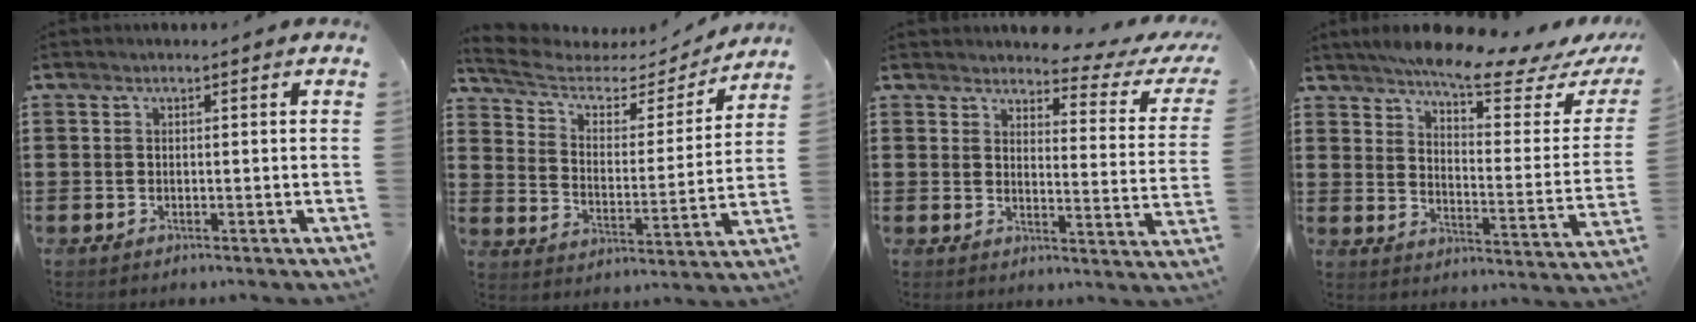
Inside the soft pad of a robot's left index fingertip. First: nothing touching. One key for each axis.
{"total": 5.5, "fx": 4.1, "fy": 2.8, "fz": 2.4, "tx": -0.072, "ty": -0.023, "tz": 0.066}
{"total": 3.6, "fx": 3.2, "fy": 0.6, "fz": 1.6, "tx": -0.044, "ty": -0.020, "tz": 0.049}
{"total": 8.6, "fx": 7.2, "fy": 0.7, "fz": 4.8, "tx": -0.097, "ty": -0.047, "tz": 0.119}